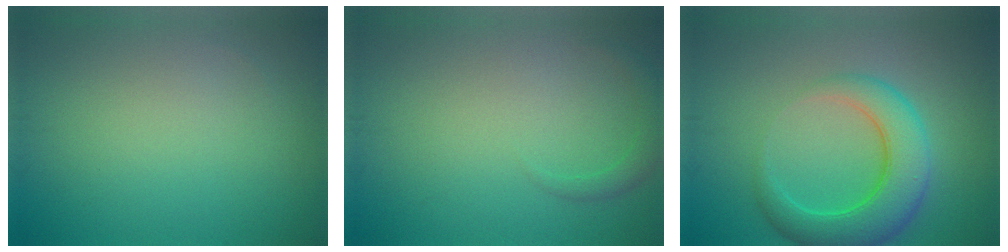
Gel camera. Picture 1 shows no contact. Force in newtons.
{"total": 1.5, "press": 1.5, "slide": 0.1}
{"total": 6.7, "press": 6.7, "slide": 0.3}